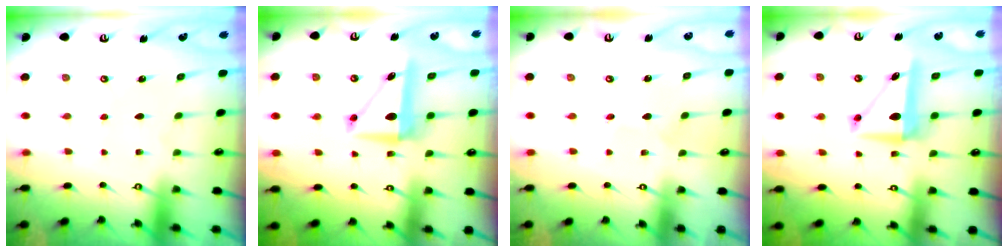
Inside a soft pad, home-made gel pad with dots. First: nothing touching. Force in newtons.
{"total": 7.5, "press": 7.3, "slide": 1.8}
{"total": 1.1, "press": 1.1, "slide": 0.1}
{"total": 7.5, "press": 7.3, "slide": 1.8}